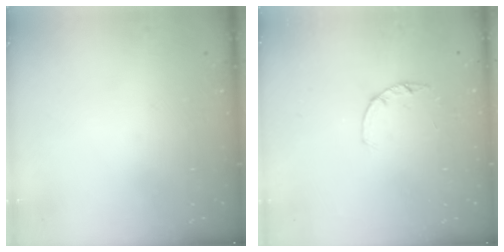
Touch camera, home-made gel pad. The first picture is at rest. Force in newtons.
{"total": 2.2, "press": 2.2, "slide": 0.4}